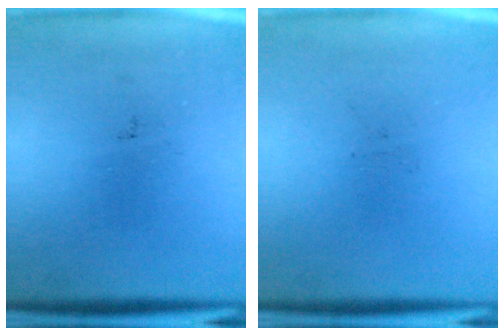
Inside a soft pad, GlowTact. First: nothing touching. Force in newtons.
{"total": 0.0}